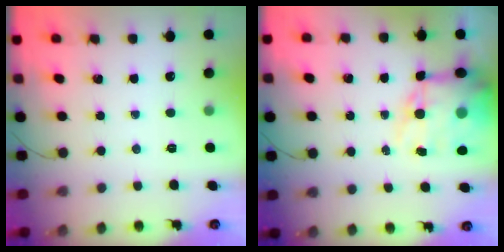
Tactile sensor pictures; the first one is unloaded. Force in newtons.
{"total": 14.3, "press": 14.0, "slide": 3.2}